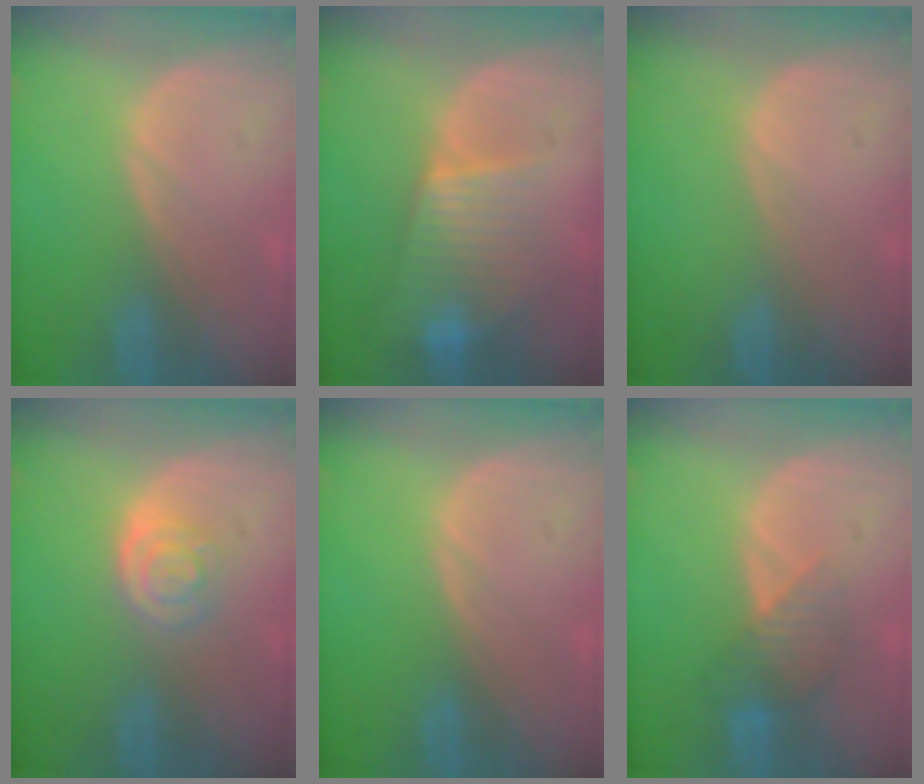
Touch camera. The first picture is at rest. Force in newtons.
{"total": 6.7, "press": 6.6, "slide": 1.3}
{"total": 0.0}
{"total": 4.0, "press": 3.6, "slide": 1.7}
{"total": 0.0}
{"total": 4.0, "press": 4.0, "slide": 0.6}